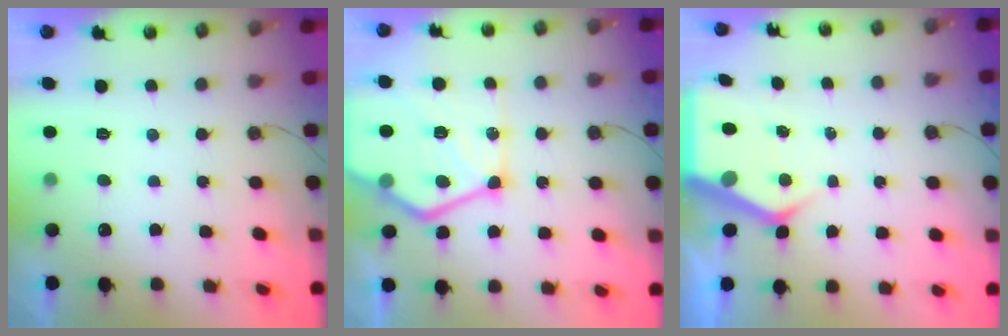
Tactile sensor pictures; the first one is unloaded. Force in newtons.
{"total": 23.6, "press": 23.5, "slide": 2.4}
{"total": 6.7, "press": 6.6, "slide": 0.6}